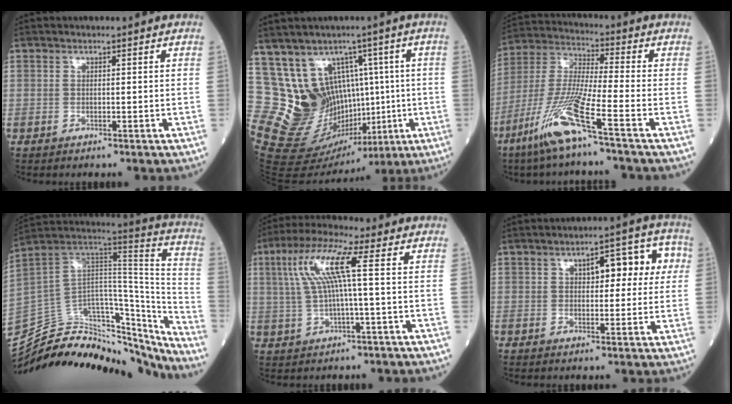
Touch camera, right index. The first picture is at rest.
{"total": 15.9, "force": [2.4, 12.7, 9.3], "torque": [-0.176, 0.051, 0.091]}
{"total": 12.6, "force": [-7.1, -0.8, 10.4], "torque": [-0.226, -0.026, -0.148]}
{"total": 34.2, "force": [-31.0, 9.0, 11.3], "torque": [-0.154, 0.028, -0.444]}
{"total": 8.8, "force": [1.8, 0.0, 8.6], "torque": [-0.182, 0.022, 0.036]}
{"total": 7.9, "force": [2.0, 3.4, 6.8], "torque": [-0.074, 0.032, 0.023]}